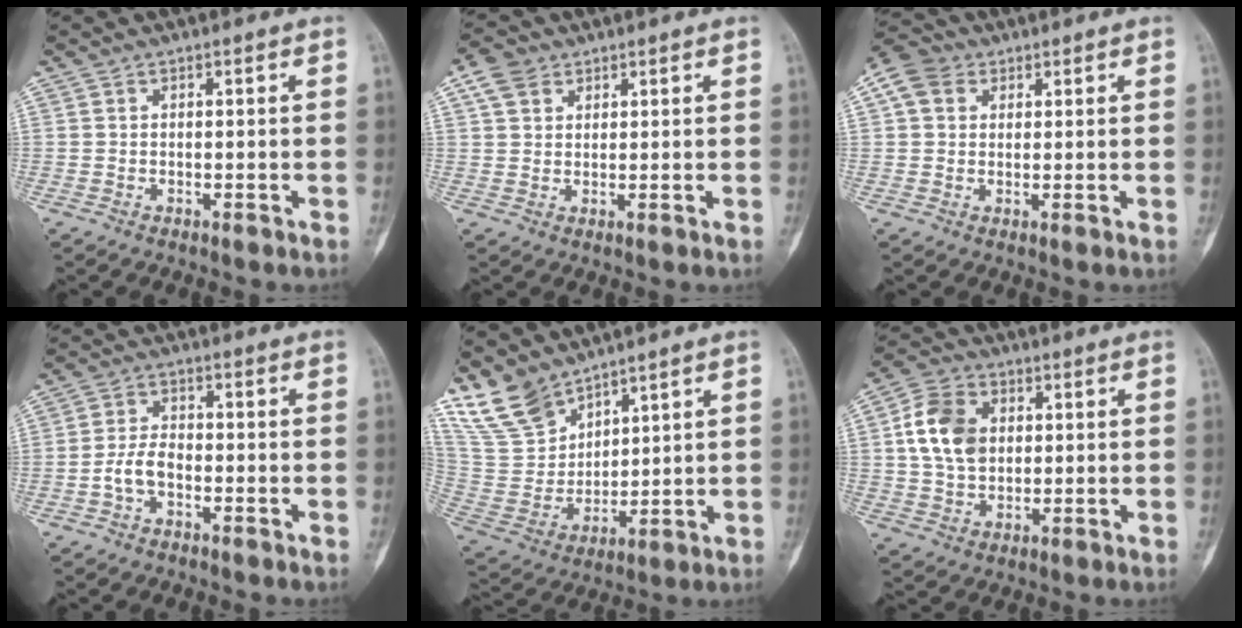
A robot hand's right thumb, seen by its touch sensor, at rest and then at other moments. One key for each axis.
{"total": 5.0, "fx": 2.6, "fy": 3.6, "fz": 2.2, "tx": -0.030, "ty": 0.000, "tz": 0.051}
{"total": 6.6, "fx": 2.5, "fy": 5.2, "fz": 3.2, "tx": -0.051, "ty": 0.013, "tz": 0.042}
{"total": 4.3, "fx": -1.8, "fy": 2.5, "fz": 3.1, "tx": -0.059, "ty": 0.020, "tz": -0.038}
{"total": 12.2, "fx": 10.0, "fy": 5.9, "fz": 3.9, "tx": -0.066, "ty": -0.054, "tz": 0.222}
{"total": 11.0, "fx": 1.7, "fy": 8.3, "fz": 7.0, "tx": -0.113, "ty": 0.007, "tz": 0.029}